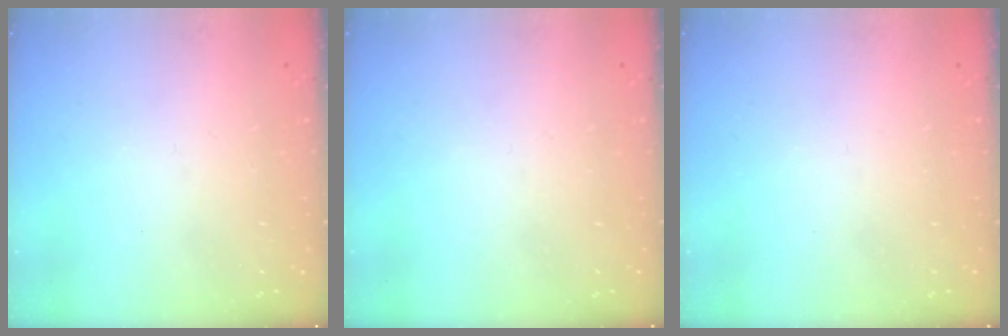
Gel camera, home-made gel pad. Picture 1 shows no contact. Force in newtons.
{"total": 0.0}
{"total": 0.0}